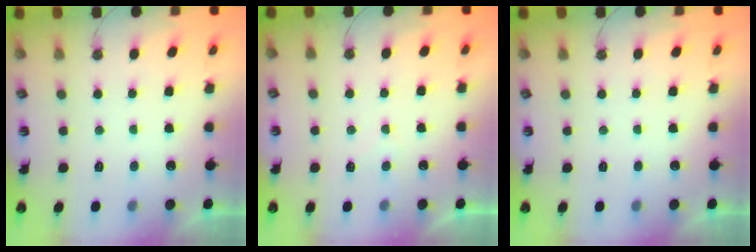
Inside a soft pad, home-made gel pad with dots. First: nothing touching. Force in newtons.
{"total": 4.4, "press": 4.4, "slide": 0.6}
{"total": 0.0}